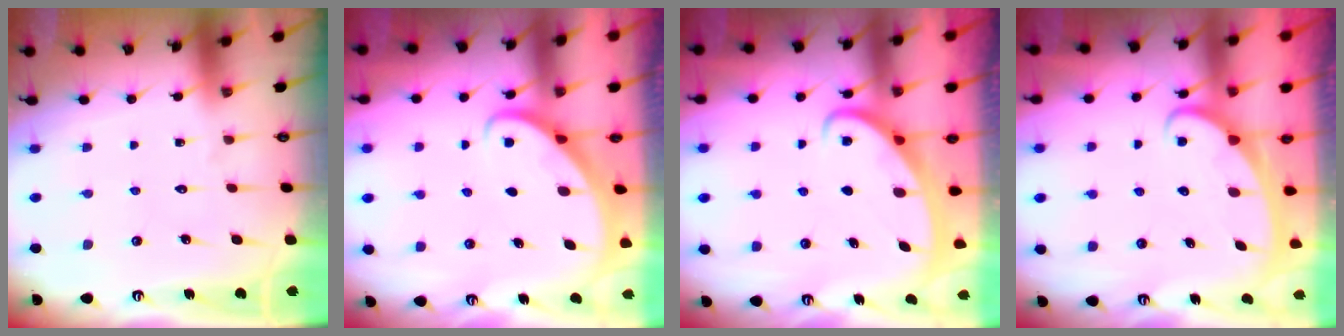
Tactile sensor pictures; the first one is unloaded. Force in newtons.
{"total": 2.7, "press": 2.7, "slide": 0.2}
{"total": 2.5, "press": 2.5, "slide": 0.3}
{"total": 2.6, "press": 2.6, "slide": 0.3}